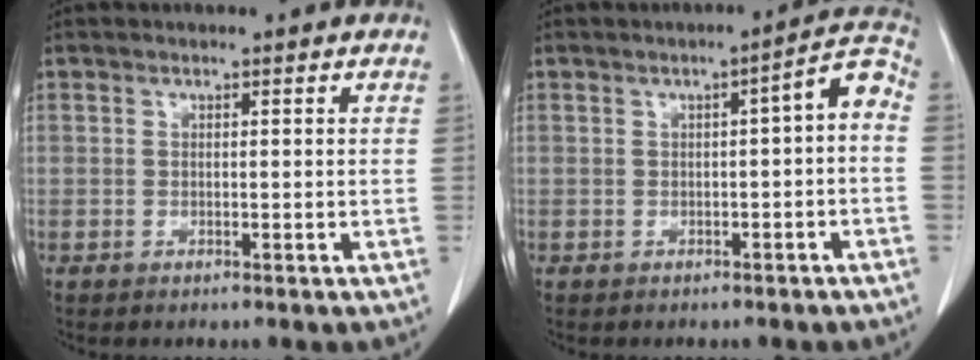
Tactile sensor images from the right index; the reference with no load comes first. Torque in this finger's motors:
{"motor_torque": [0.45, -0.11, 0.16, 0.04]}